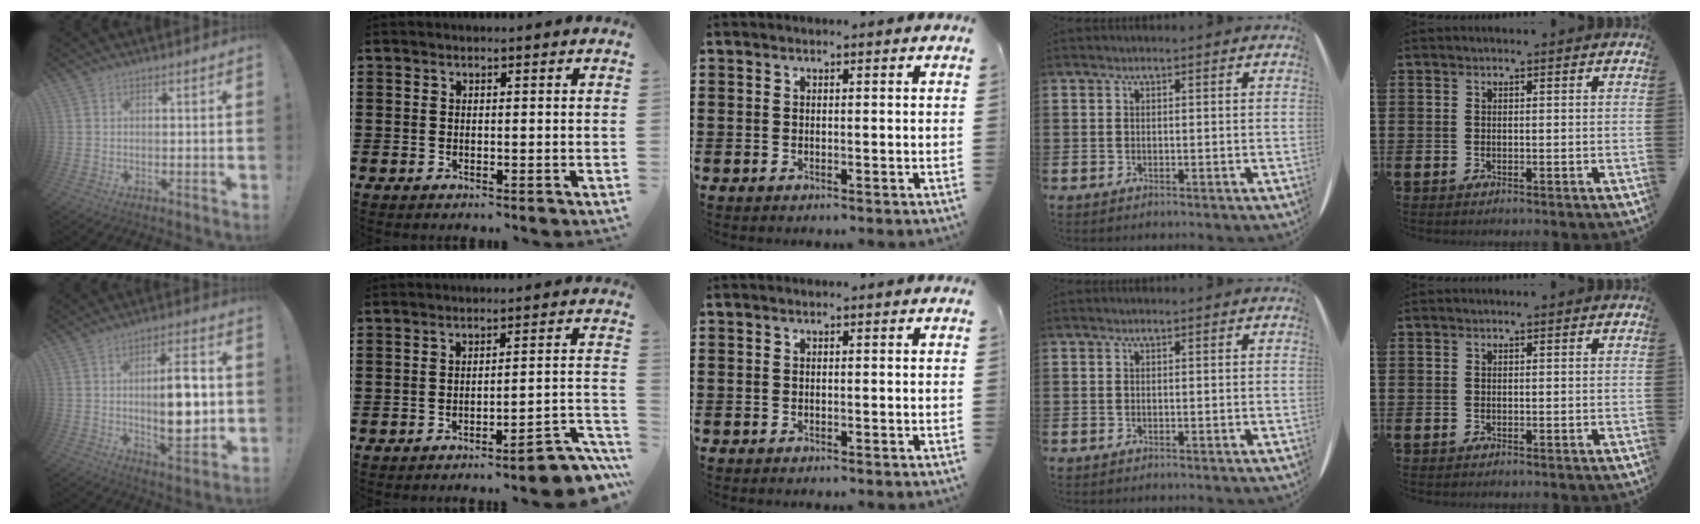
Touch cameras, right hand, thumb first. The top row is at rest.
{"thumb": {"total": 13.1, "force": [0.4, 4.6, 12.3], "torque": [-0.199, -0.008, -0.005]}, "index": {"total": 5.3, "force": [-4.4, 0.4, 3.0], "torque": [-0.048, -0.012, -0.082]}}